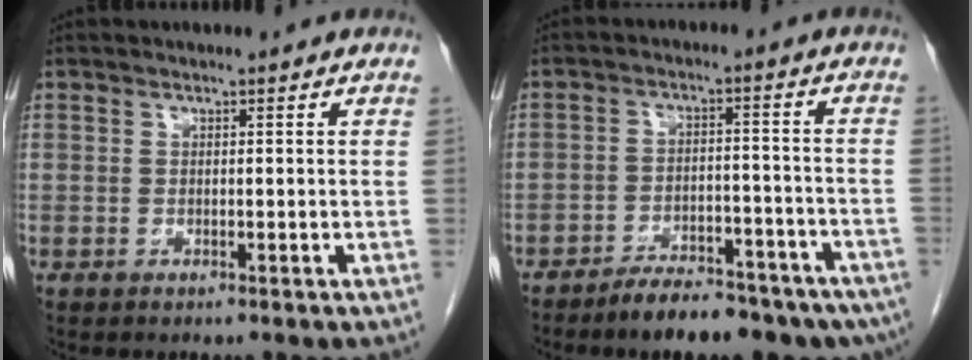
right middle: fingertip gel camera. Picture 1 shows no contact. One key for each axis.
{"total": 13.3, "fx": -10.4, "fy": 4.2, "fz": 7.1, "tx": -0.068, "ty": 0.024, "tz": -0.147}